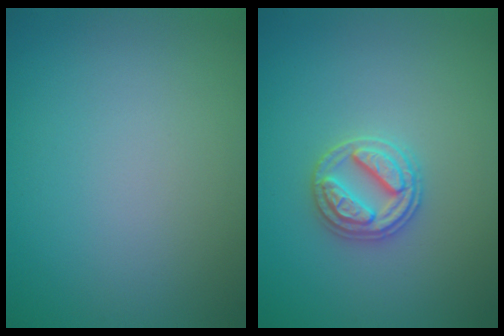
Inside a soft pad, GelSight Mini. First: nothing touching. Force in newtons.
{"total": 2.9, "press": 2.8, "slide": 0.4}